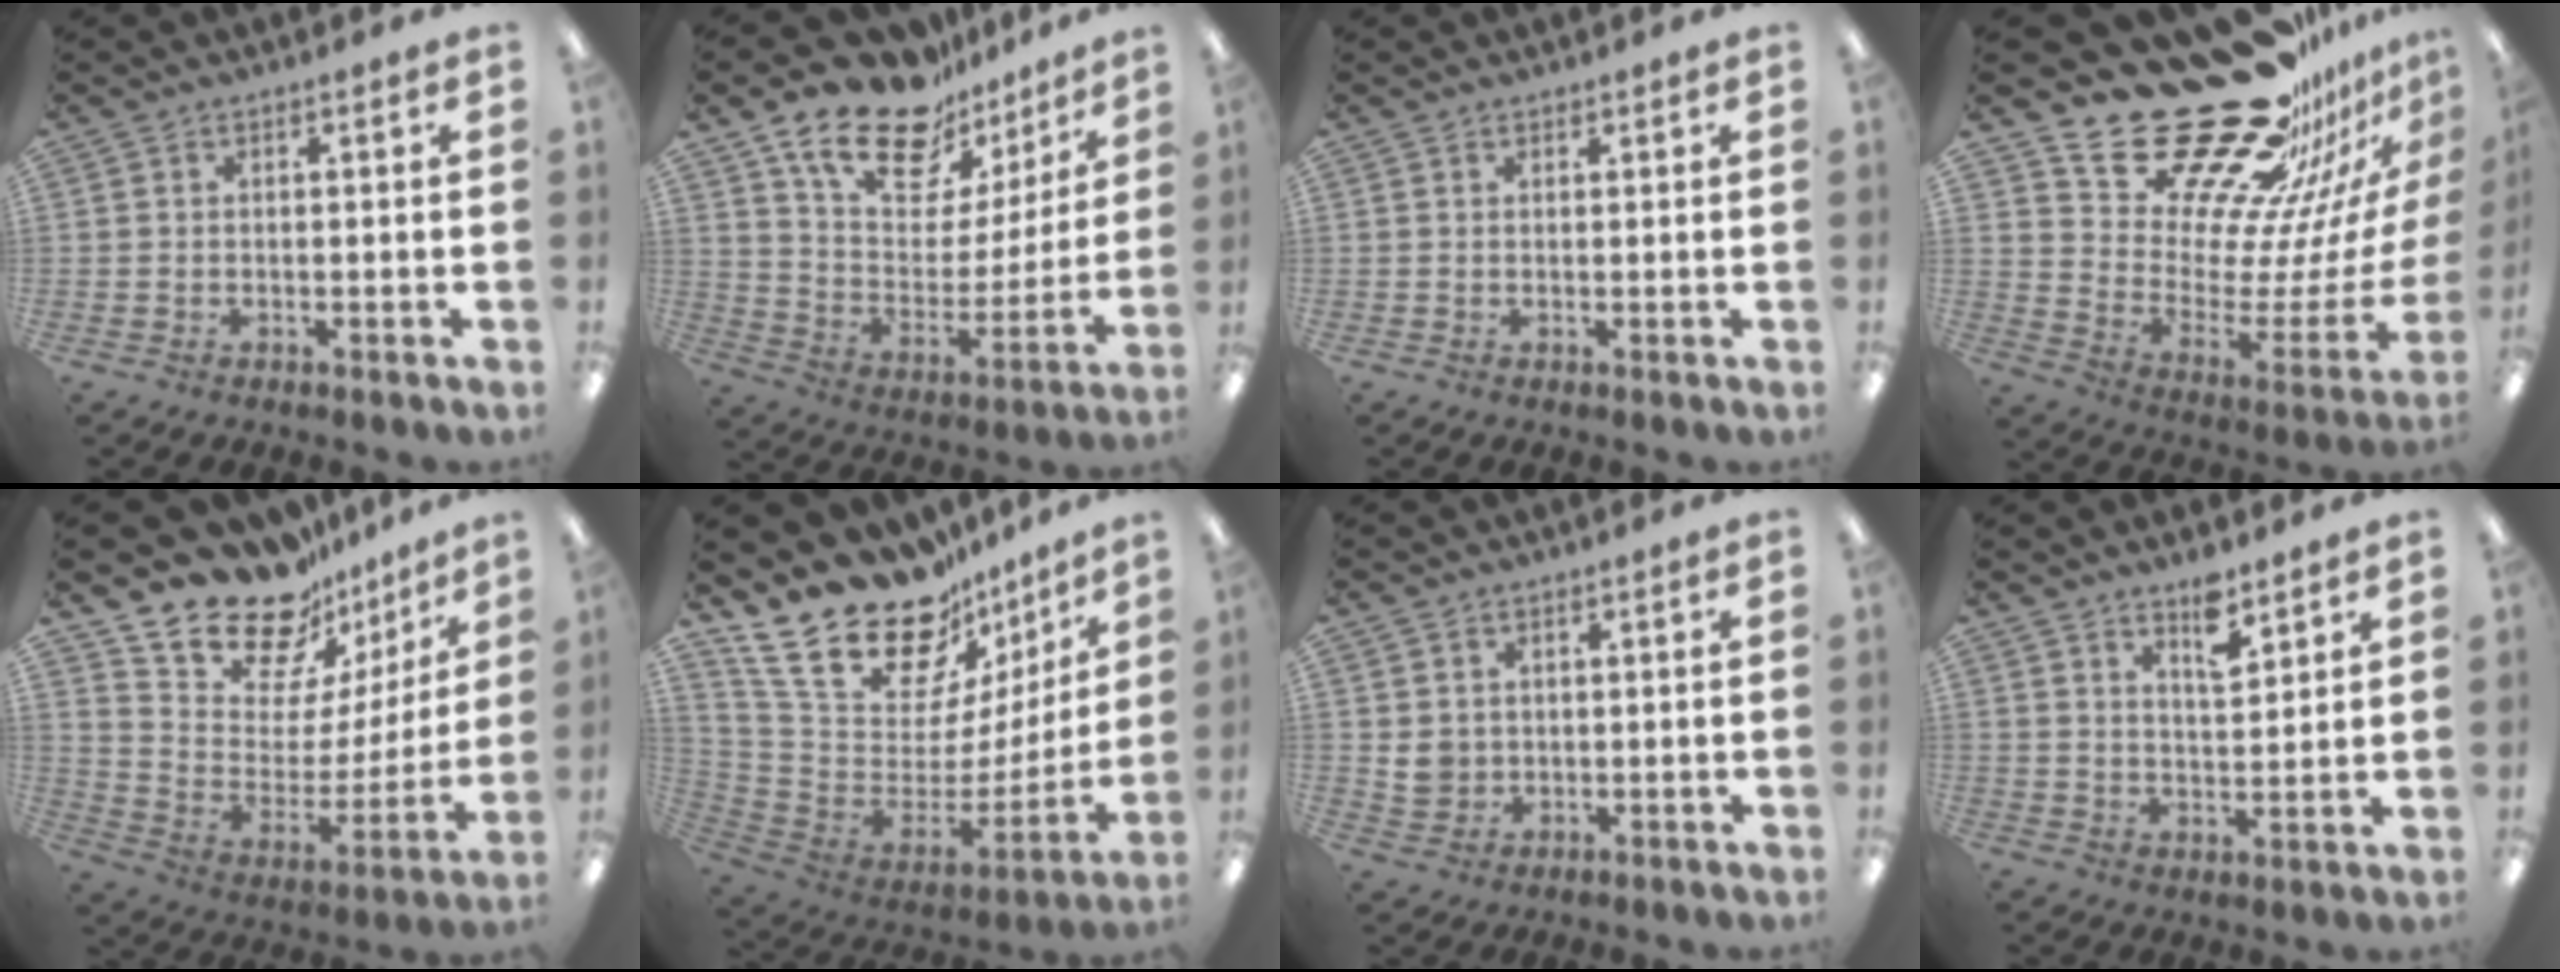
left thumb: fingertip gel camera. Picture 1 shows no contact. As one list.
[{"total": 19.3, "force": [14.6, 9.6, 8.1], "torque": [-0.152, -0.099, 0.259]}, {"total": 0.8, "force": [0.8, 0.2, 0.0], "torque": [0.000, 0.000, 0.015]}, {"total": 28.0, "force": [23.8, 10.9, 9.9], "torque": [-0.127, -0.193, 0.428]}, {"total": 19.3, "force": [16.6, 8.7, 4.6], "torque": [-0.090, -0.137, 0.301]}, {"total": 24.7, "force": [17.9, 12.1, 11.9], "torque": [-0.196, -0.132, 0.331]}, {"total": 4.2, "force": [1.5, 3.8, 1.0], "torque": [-0.018, 0.003, 0.030]}, {"total": 6.9, "force": [5.3, 2.4, 3.8], "torque": [-0.046, -0.034, 0.088]}]